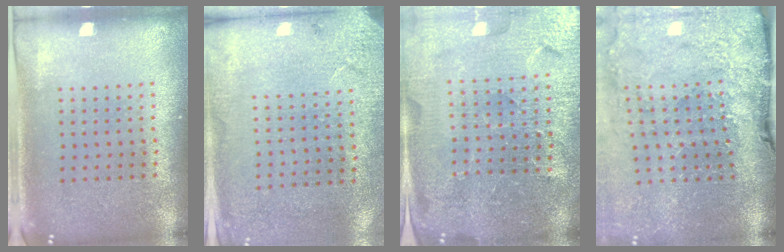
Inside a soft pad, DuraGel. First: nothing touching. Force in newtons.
{"total": 2.6, "press": 2.3, "slide": 1.2}
{"total": 5.3, "press": 4.9, "slide": 2.1}
{"total": 4.7, "press": 3.6, "slide": 3.0}